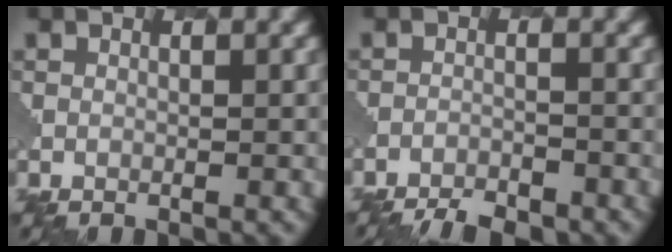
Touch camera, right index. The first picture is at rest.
{"total": 4.7, "force": [-4.5, 1.0, 1.0], "torque": [-0.021, -0.012, -0.068]}